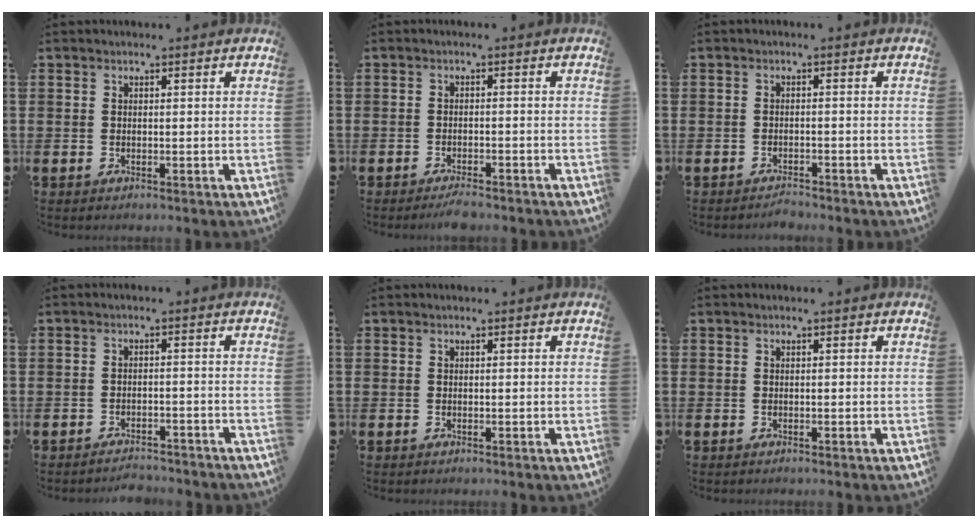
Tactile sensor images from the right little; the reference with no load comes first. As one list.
[{"total": 1.8, "force": [-1.7, 0.0, 0.6], "torque": [-0.012, 0.004, -0.033]}, {"total": 1.2, "force": [-1.2, 0.1, 0.0], "torque": [-0.005, 0.001, -0.025]}, {"total": 2.1, "force": [-2.1, 0.0, 0.0], "torque": [-0.006, 0.004, -0.046]}, {"total": 0.0}, {"total": 0.0}]